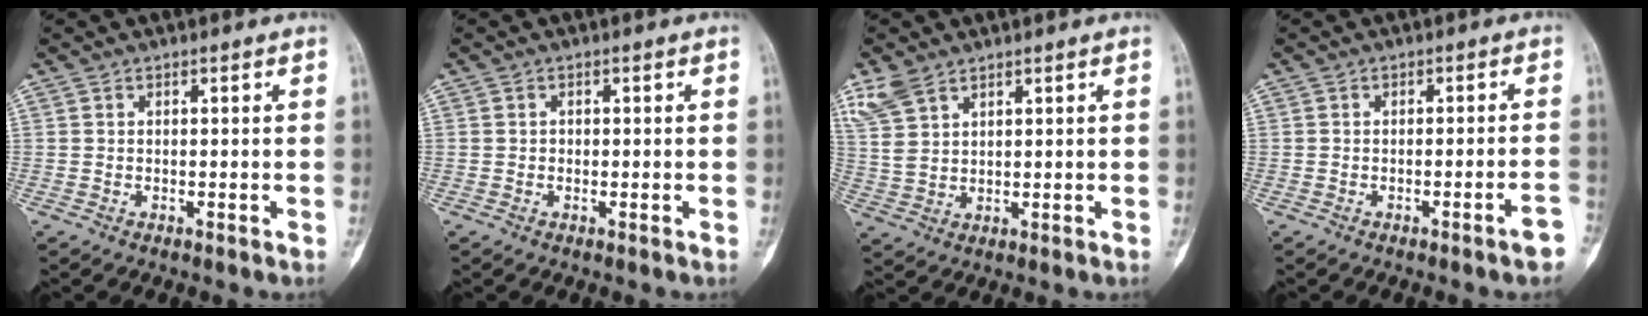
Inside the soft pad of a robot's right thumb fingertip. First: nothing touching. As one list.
[{"total": 0.6, "force": [-0.1, 0.6, 0.2], "torque": [0.004, 0.002, -0.003]}, {"total": 5.7, "force": [4.0, 2.8, 2.8], "torque": [-0.061, -0.009, 0.094]}, {"total": 3.2, "force": [-2.0, 0.1, 2.5], "torque": [-0.034, 0.016, -0.027]}]